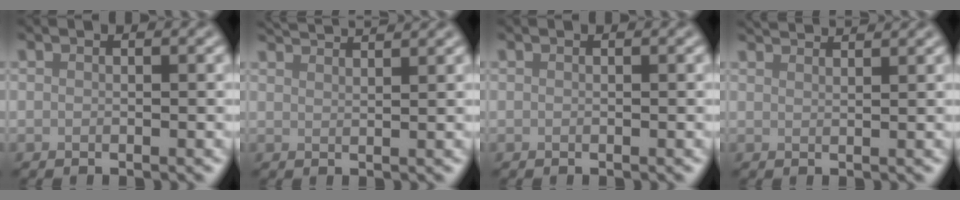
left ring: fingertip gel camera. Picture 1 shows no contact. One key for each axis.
{"total": 4.2, "fx": 3.8, "fy": 0.7, "fz": 1.7, "tx": -0.008, "ty": 0.020, "tz": 0.039}
{"total": 0.0}
{"total": 3.5, "fx": 3.1, "fy": 0.7, "fz": 1.3, "tx": -0.004, "ty": 0.013, "tz": 0.032}